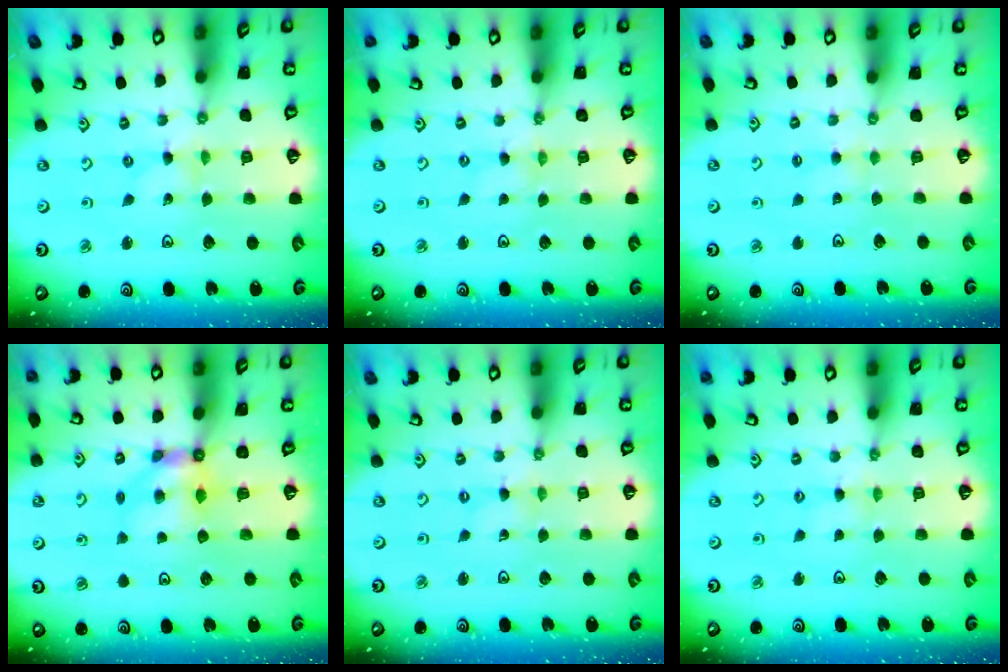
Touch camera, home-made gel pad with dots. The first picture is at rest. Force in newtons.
{"total": 0.0}
{"total": 2.3, "press": 2.2, "slide": 0.5}
{"total": 7.3, "press": 7.2, "slide": 0.4}
{"total": 0.0}
{"total": 2.4, "press": 2.4, "slide": 0.4}